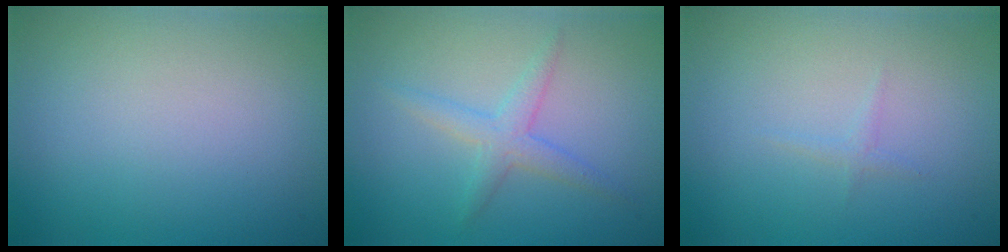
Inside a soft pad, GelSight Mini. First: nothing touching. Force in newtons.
{"total": 2.2, "press": 2.2, "slide": 0.1}
{"total": 1.0, "press": 0.9, "slide": 0.2}